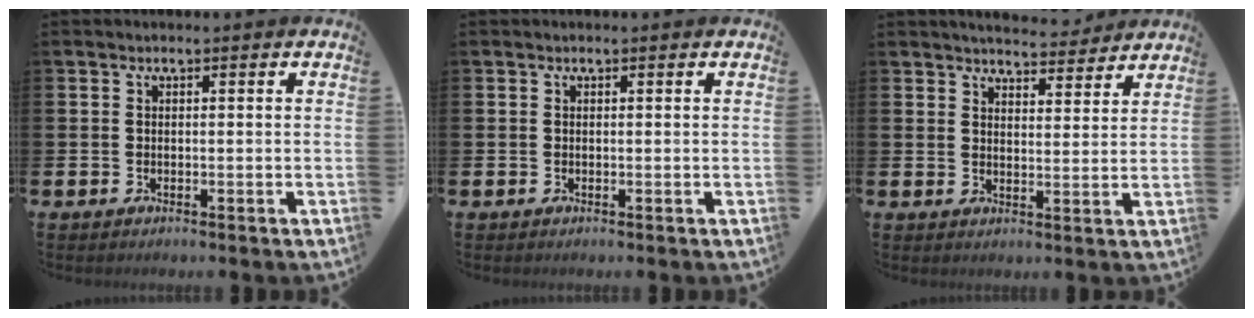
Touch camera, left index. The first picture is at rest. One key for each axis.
{"total": 0.0}
{"total": 4.9, "fx": 4.9, "fy": 0.7, "fz": 0.2, "tx": -0.005, "ty": -0.034, "tz": 0.085}